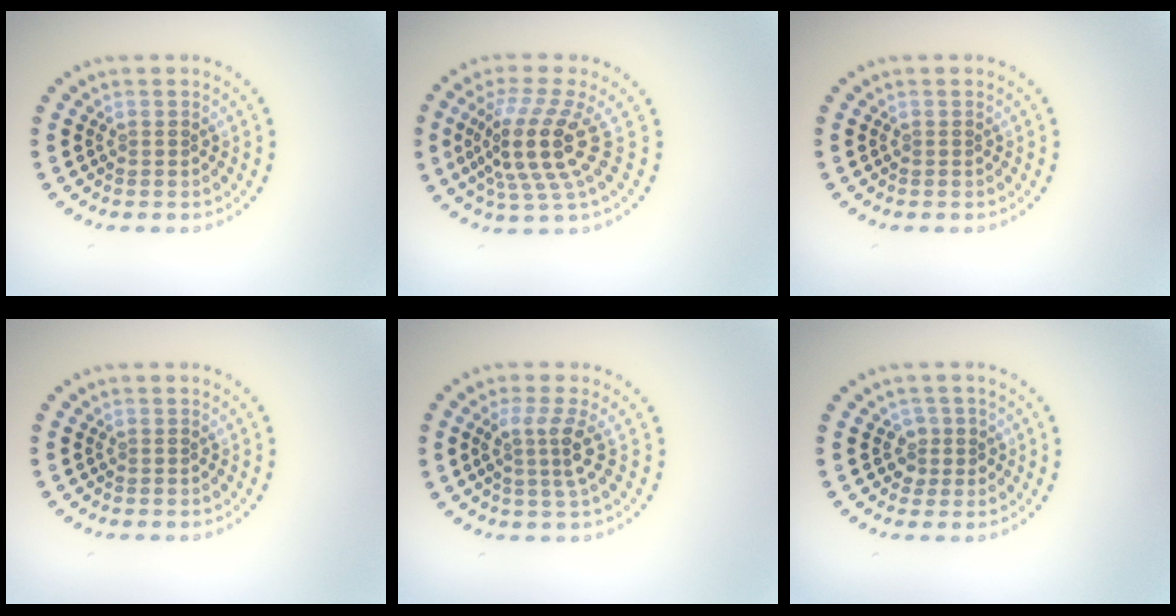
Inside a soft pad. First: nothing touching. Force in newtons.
{"total": 5.2, "press": 3.8, "slide": 3.6}
{"total": 0.0}
{"total": 0.0}
{"total": 3.0, "press": 2.1, "slide": 2.1}
{"total": 1.8, "press": 1.5, "slide": 1.1}